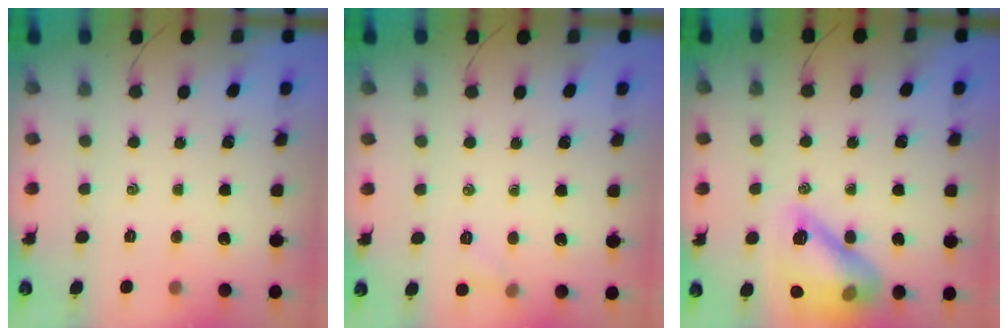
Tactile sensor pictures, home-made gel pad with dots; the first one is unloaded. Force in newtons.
{"total": 4.1, "press": 3.9, "slide": 1.3}
{"total": 16.8, "press": 16.7, "slide": 1.9}